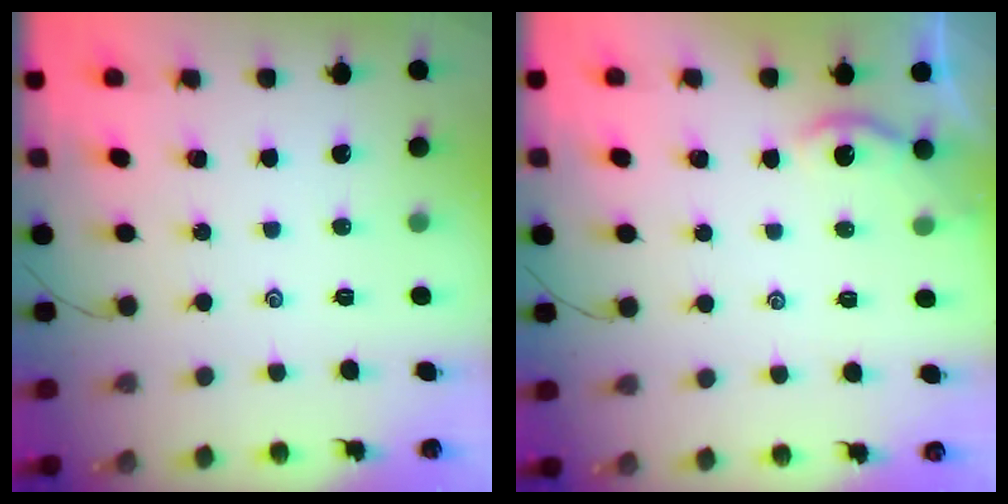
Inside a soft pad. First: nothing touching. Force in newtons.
{"total": 2.8, "press": 2.8, "slide": 0.3}